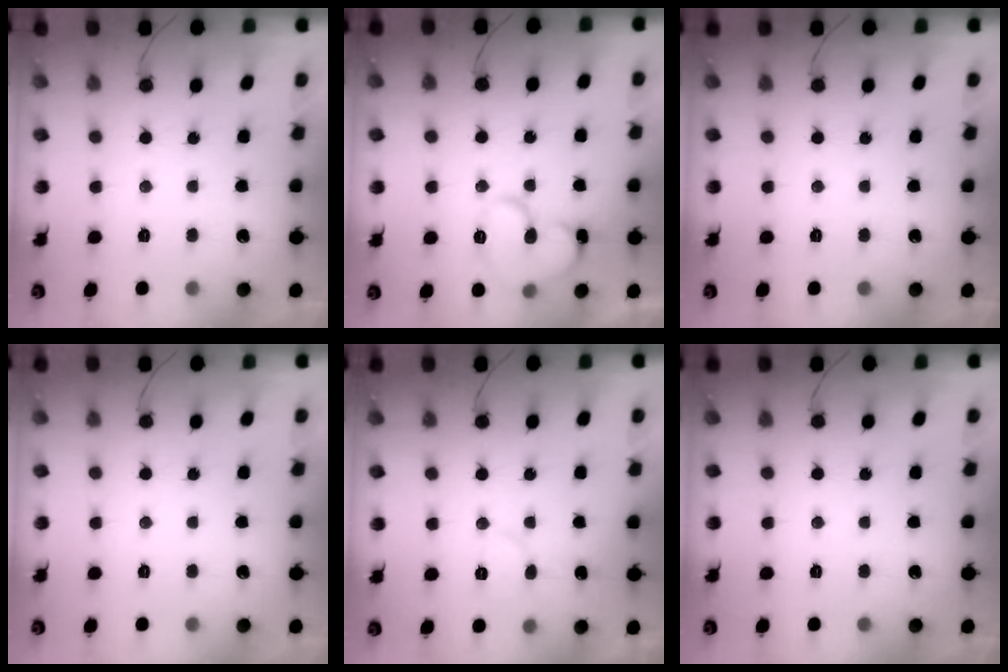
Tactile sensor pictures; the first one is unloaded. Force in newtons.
{"total": 12.8, "press": 12.7, "slide": 1.7}
{"total": 0.0}
{"total": 0.0}
{"total": 3.8, "press": 3.8, "slide": 0.5}
{"total": 0.0}